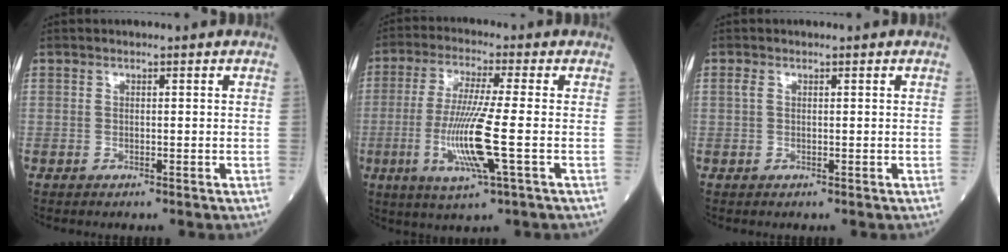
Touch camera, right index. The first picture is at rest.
{"total": 11.0, "force": [-2.5, -0.3, 10.7], "torque": [-0.222, -0.019, -0.052]}
{"total": 0.7, "force": [0.3, 0.4, 0.6], "torque": [-0.018, 0.009, 0.005]}